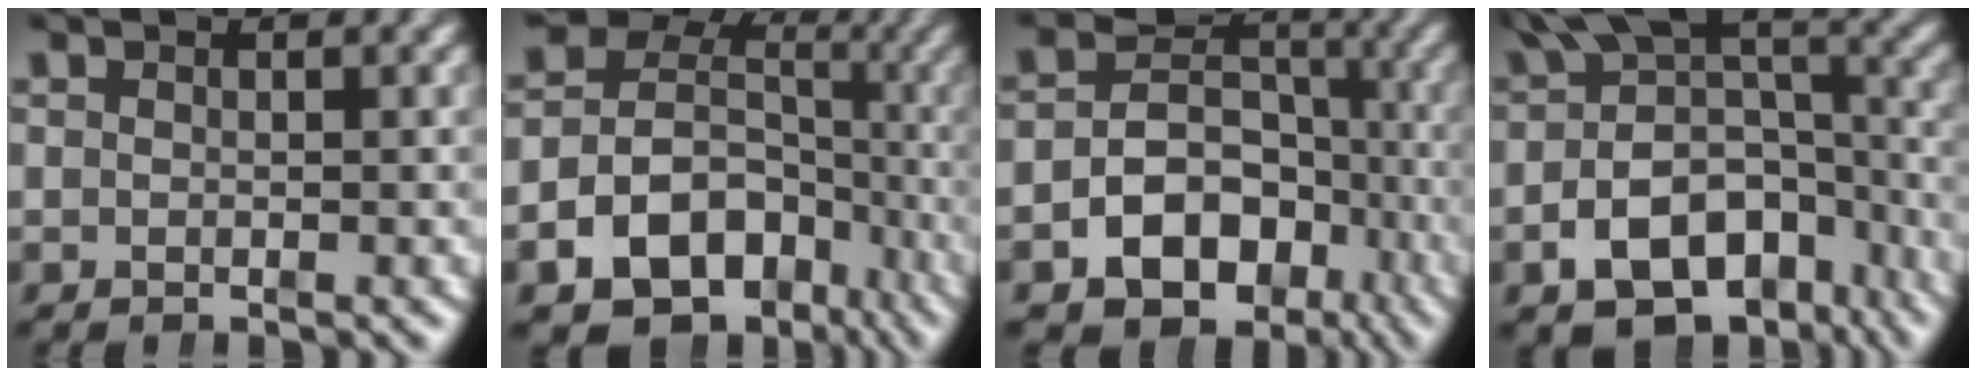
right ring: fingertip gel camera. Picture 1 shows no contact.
{"total": 18.5, "force": [-5.6, 15.4, 8.6], "torque": [-0.162, -0.068, -0.081]}
{"total": 14.6, "force": [-5.9, 11.9, 6.1], "torque": [-0.116, -0.059, -0.084]}
{"total": 11.0, "force": [-4.3, 7.6, 6.6], "torque": [-0.108, -0.026, -0.065]}